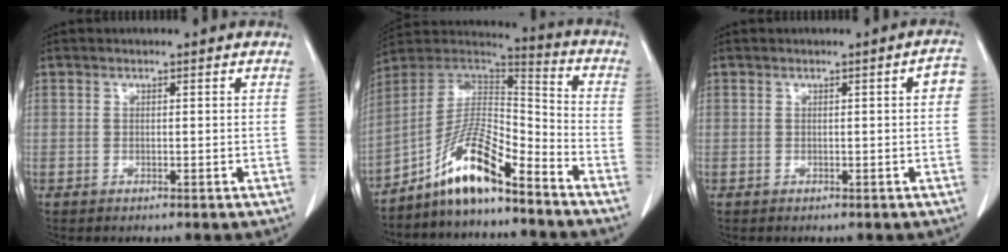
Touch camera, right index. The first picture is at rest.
{"total": 12.3, "force": [-8.8, 1.9, 8.3], "torque": [-0.154, 0.022, -0.161]}
{"total": 2.1, "force": [0.1, 0.4, 2.1], "torque": [-0.018, 0.006, 0.000]}